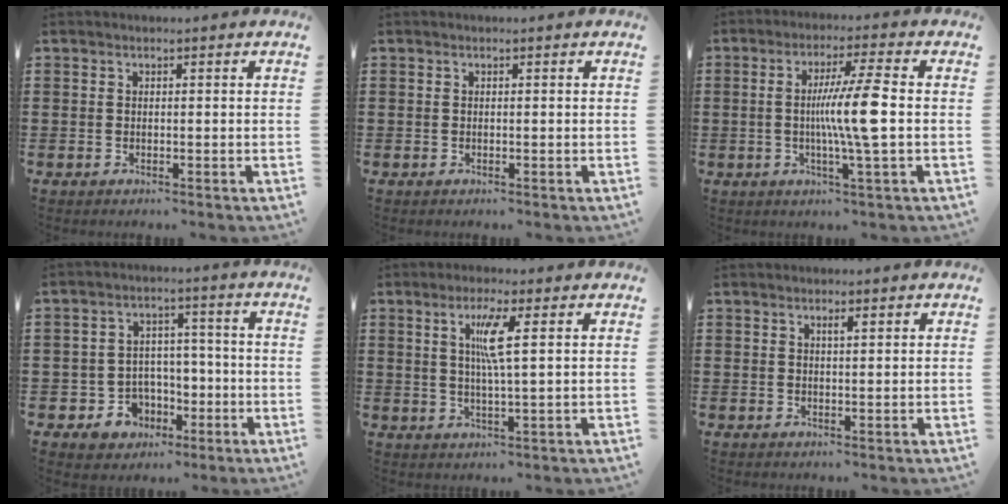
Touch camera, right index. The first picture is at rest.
{"total": 0.0}
{"total": 8.7, "force": [-0.4, -0.2, 8.7], "torque": [-0.154, -0.006, -0.013]}
{"total": 6.4, "force": [-1.9, 5.9, 1.4], "torque": [-0.043, 0.009, -0.029]}
{"total": 5.2, "force": [1.5, 0.1, 5.0], "torque": [-0.101, -0.001, 0.021]}
{"total": 1.1, "force": [0.4, 0.3, 1.0], "torque": [-0.019, 0.003, 0.004]}